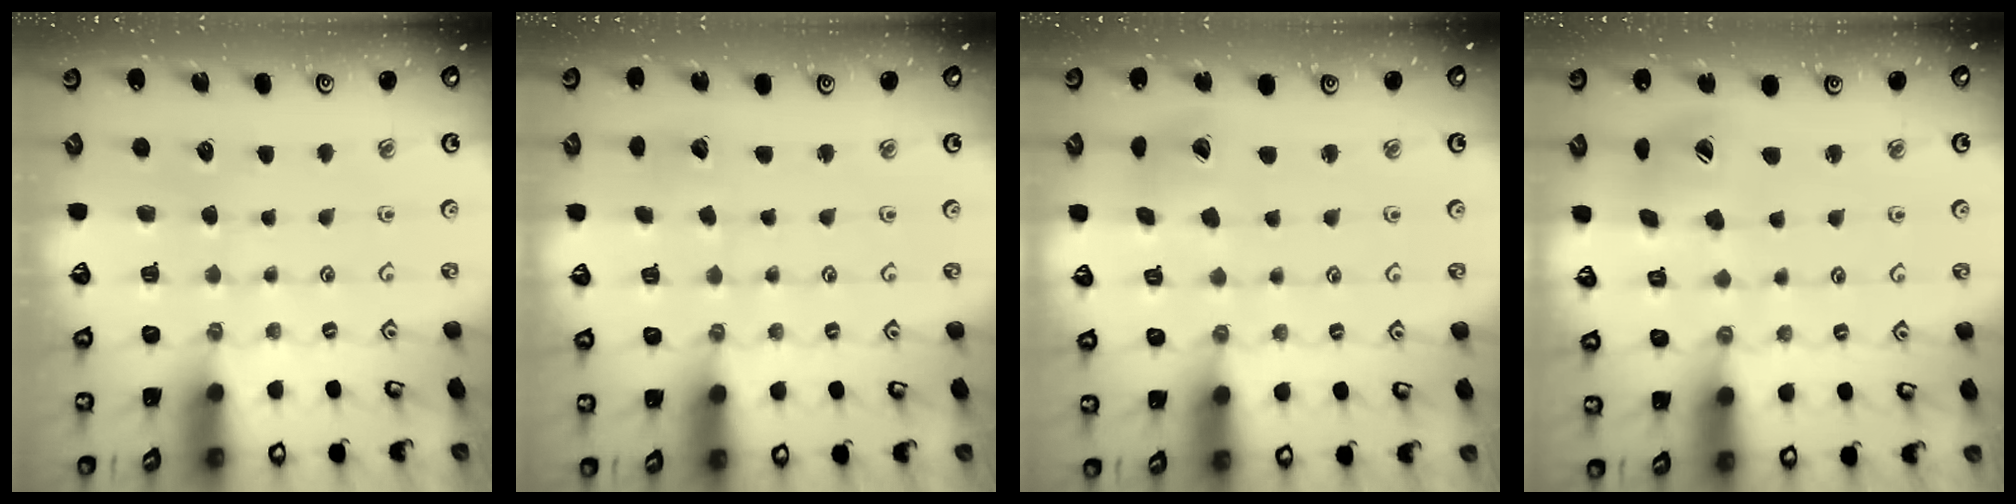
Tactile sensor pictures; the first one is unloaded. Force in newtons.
{"total": 2.3, "press": 2.2, "slide": 0.3}
{"total": 5.8, "press": 5.7, "slide": 0.7}
{"total": 9.9, "press": 9.8, "slide": 1.2}